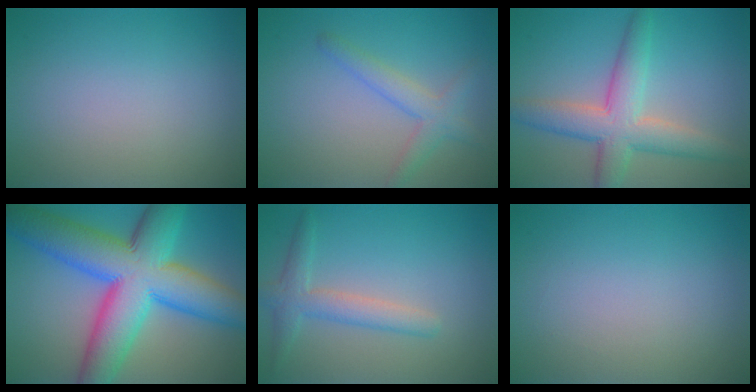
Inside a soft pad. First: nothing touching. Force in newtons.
{"total": 2.7, "press": 2.7, "slide": 0.1}
{"total": 5.9, "press": 5.9, "slide": 0.3}
{"total": 13.6, "press": 13.6, "slide": 0.2}
{"total": 2.9, "press": 2.9, "slide": 0.1}
{"total": 0.0}